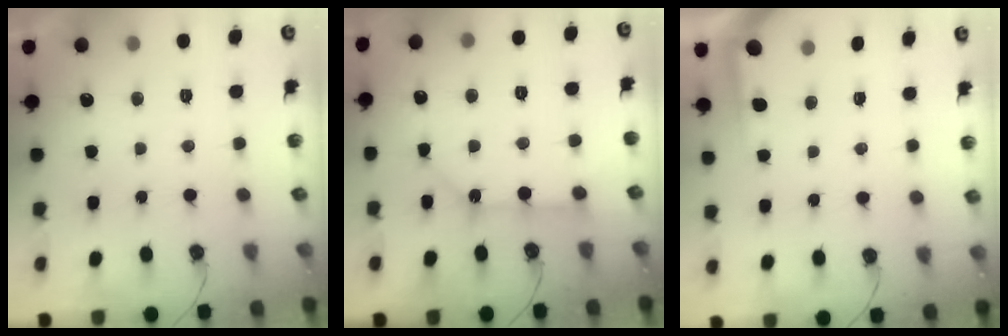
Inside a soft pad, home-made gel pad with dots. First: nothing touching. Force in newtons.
{"total": 11.0, "press": 10.9, "slide": 0.9}
{"total": 2.5, "press": 2.5, "slide": 0.3}